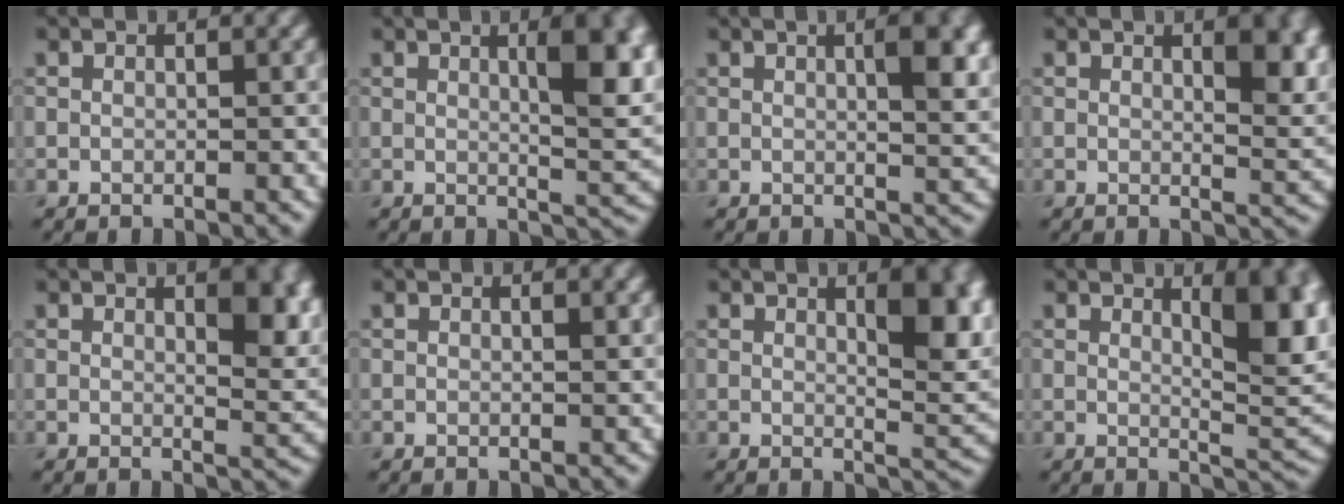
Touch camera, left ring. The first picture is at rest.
{"total": 6.9, "force": [1.9, 1.9, 6.3], "torque": [-0.067, 0.000, 0.029]}
{"total": 4.8, "force": [1.4, 1.4, 4.4], "torque": [-0.048, 0.006, 0.019]}
{"total": 5.6, "force": [2.2, 2.2, 4.7], "torque": [-0.048, -0.004, 0.036]}
{"total": 6.2, "force": [2.2, 2.4, 5.2], "torque": [-0.058, -0.004, 0.039]}
{"total": 0.9, "force": [0.6, 0.3, 0.7], "torque": [-0.005, 0.002, 0.008]}
{"total": 7.1, "force": [2.1, 2.6, 6.3], "torque": [-0.074, -0.003, 0.037]}
{"total": 6.9, "force": [2.2, 2.4, 6.1], "torque": [-0.073, -0.006, 0.036]}